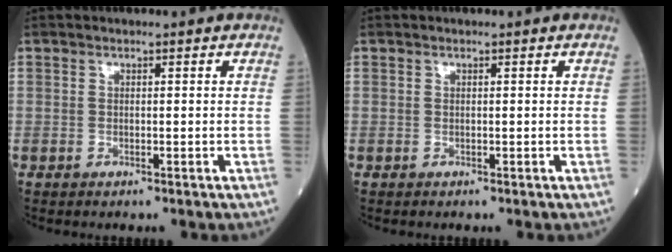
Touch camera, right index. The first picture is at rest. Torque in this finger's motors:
{"motor_torque": [-0.06, 0.05, -0.05, -0.01]}